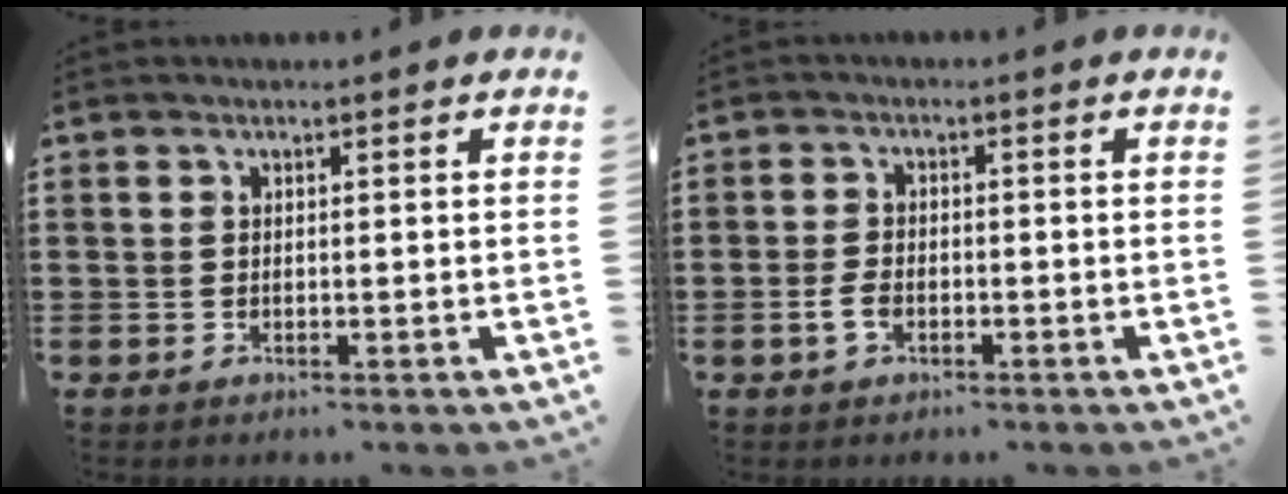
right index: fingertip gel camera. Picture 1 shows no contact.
{"total": 2.8, "force": [-1.2, 1.5, 2.1], "torque": [-0.054, -0.004, -0.026]}